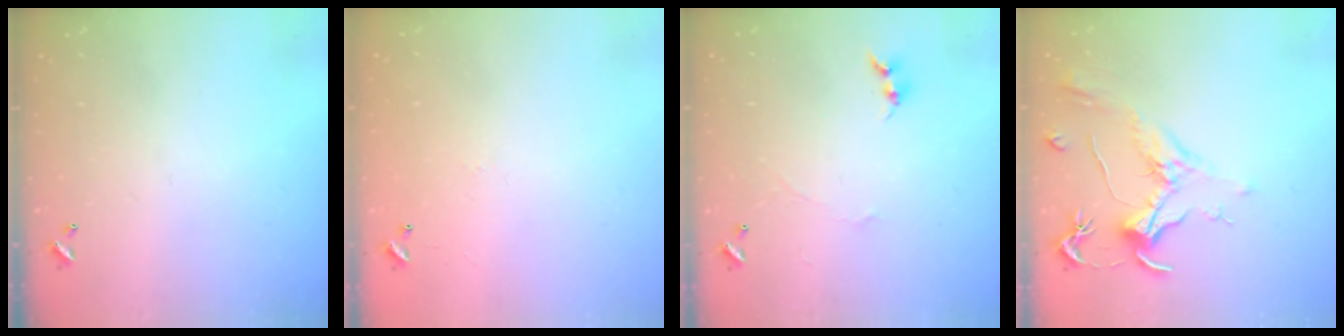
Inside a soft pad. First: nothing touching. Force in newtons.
{"total": 7.7, "press": 7.7, "slide": 0.5}
{"total": 1.5, "press": 1.4, "slide": 0.5}
{"total": 2.1, "press": 2.0, "slide": 0.8}